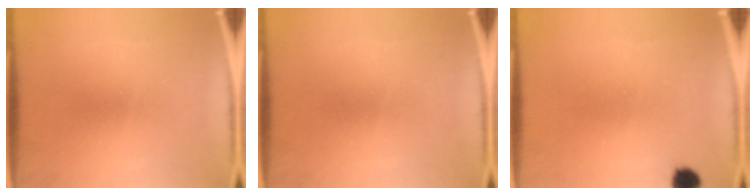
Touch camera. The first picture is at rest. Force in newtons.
{"total": 0.0}
{"total": 2.8}